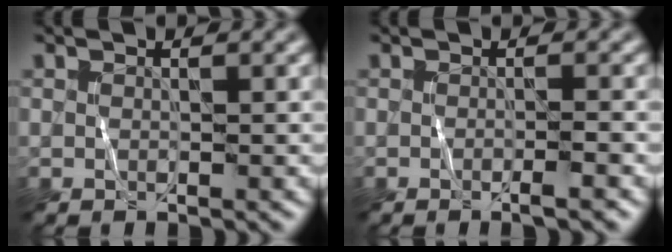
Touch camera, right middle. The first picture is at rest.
{"total": 1.6, "force": [-0.6, 0.3, 1.5], "torque": [-0.014, 0.004, -0.015]}